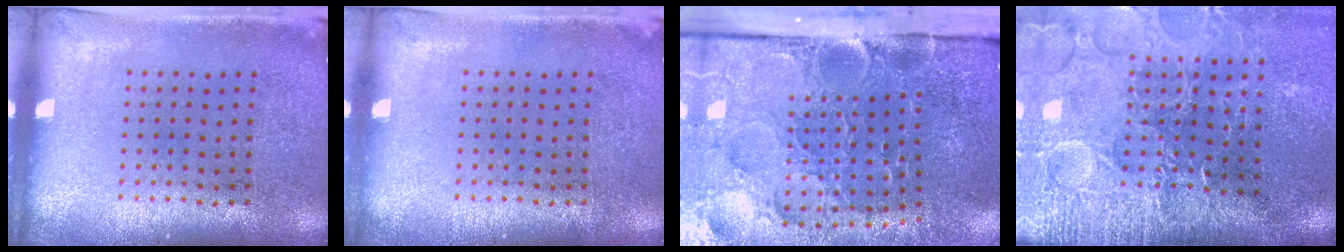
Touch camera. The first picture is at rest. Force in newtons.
{"total": 0.0}
{"total": 5.4, "press": 4.2, "slide": 3.3}
{"total": 4.4, "press": 3.8, "slide": 2.2}